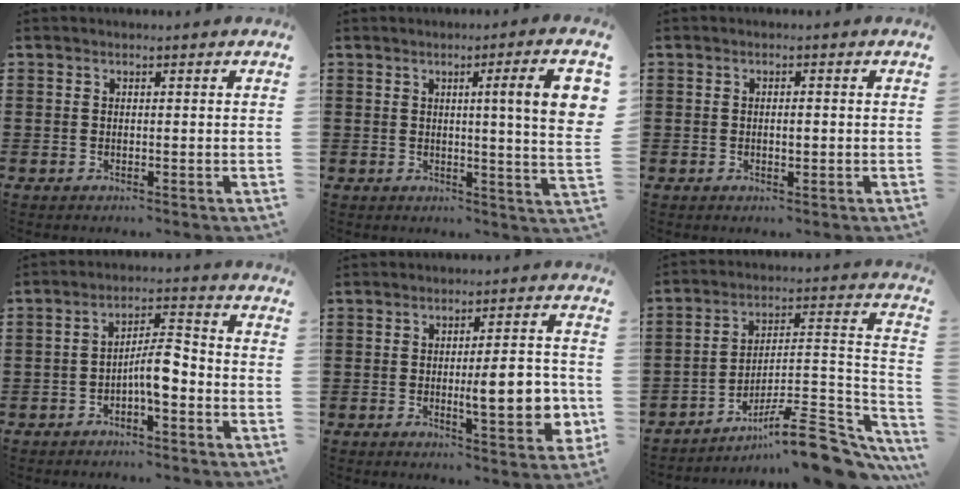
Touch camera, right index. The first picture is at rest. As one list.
[{"total": 8.6, "force": [2.4, 0.2, 8.3], "torque": [-0.130, -0.007, 0.031]}, {"total": 1.6, "force": [-0.1, 0.5, 1.5], "torque": [-0.027, 0.000, -0.003]}, {"total": 5.8, "force": [-2.2, 1.8, 5.1], "torque": [-0.091, 0.011, -0.043]}, {"total": 9.5, "force": [-1.6, 2.7, 9.0], "torque": [-0.121, -0.008, -0.025]}, {"total": 12.6, "force": [-9.1, 3.0, 8.1], "torque": [-0.099, 0.030, -0.161]}]